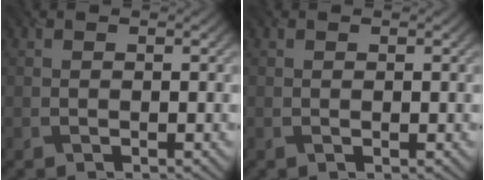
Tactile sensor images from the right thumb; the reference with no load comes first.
{"total": 0.0}